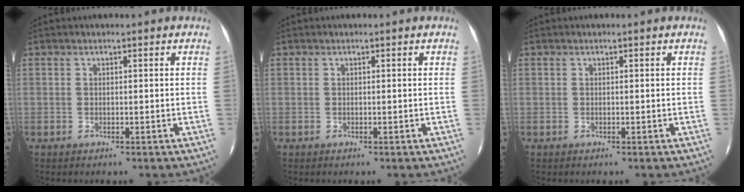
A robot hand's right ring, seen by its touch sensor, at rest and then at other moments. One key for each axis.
{"total": 0.0}
{"total": 0.0}